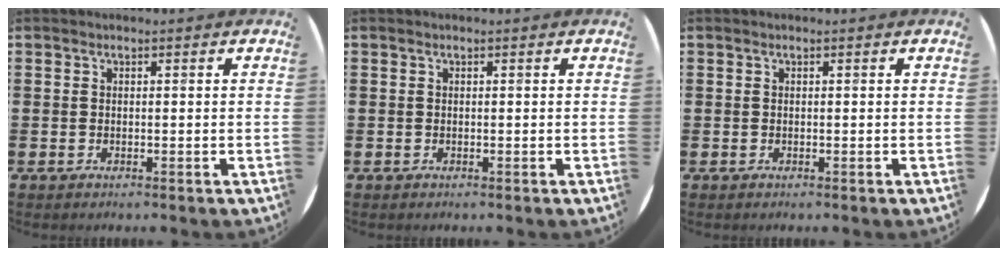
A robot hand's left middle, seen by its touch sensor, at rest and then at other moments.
{"total": 0.0}
{"total": 0.0}